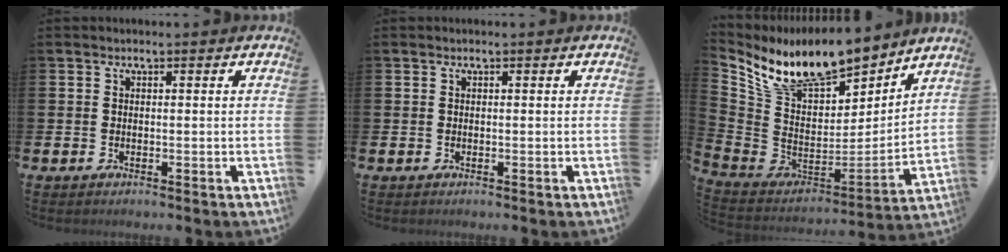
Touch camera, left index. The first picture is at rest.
{"total": 0.0}
{"total": 10.9, "force": [9.8, 3.2, 3.4], "torque": [-0.116, -0.065, 0.178]}